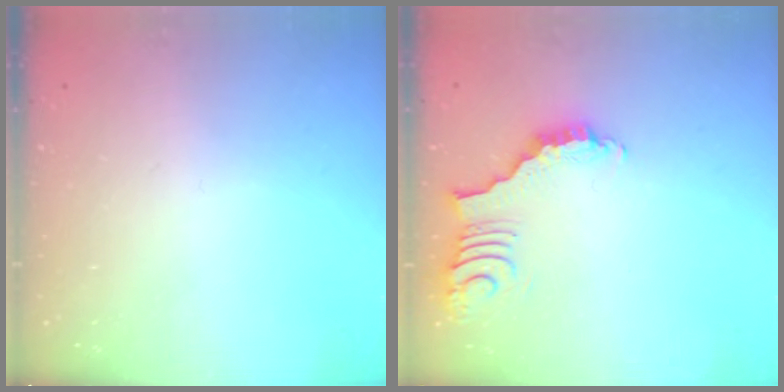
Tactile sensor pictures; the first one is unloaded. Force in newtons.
{"total": 3.6, "press": 3.6, "slide": 0.7}